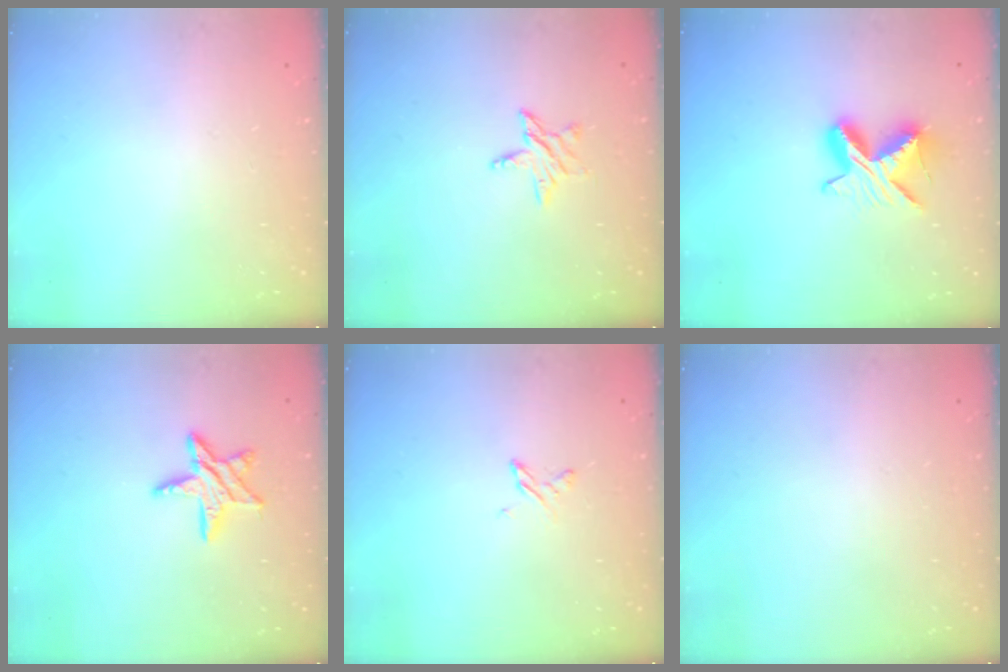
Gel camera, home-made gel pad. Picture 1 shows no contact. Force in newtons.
{"total": 5.8, "press": 5.8, "slide": 0.4}
{"total": 9.6, "press": 9.6, "slide": 0.5}
{"total": 10.0, "press": 10.0, "slide": 0.8}
{"total": 3.0, "press": 2.9, "slide": 0.4}
{"total": 0.0}